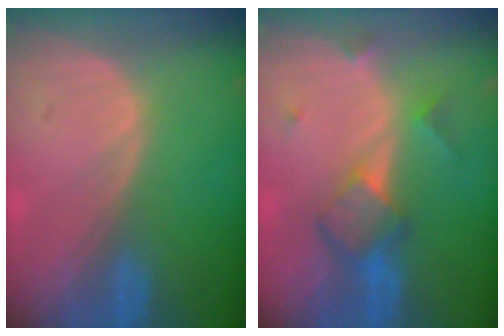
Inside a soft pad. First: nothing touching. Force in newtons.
{"total": 5.8, "press": 5.4, "slide": 2.2}